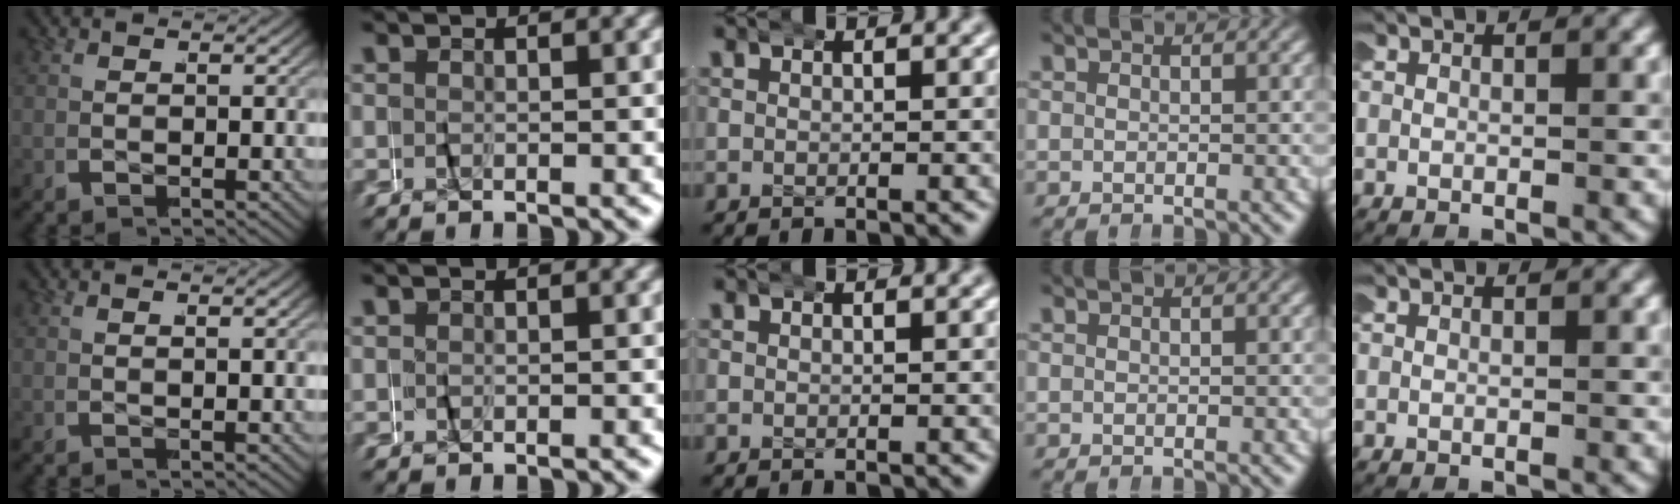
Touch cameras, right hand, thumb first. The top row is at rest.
{"thumb": {"total": 0.8, "force": [0.4, -0.7, 0.0], "torque": [0.000, 0.007, 0.007]}, "index": {"total": 0.6, "force": [0.1, -0.5, -0.4], "torque": [0.008, 0.005, -0.001]}}